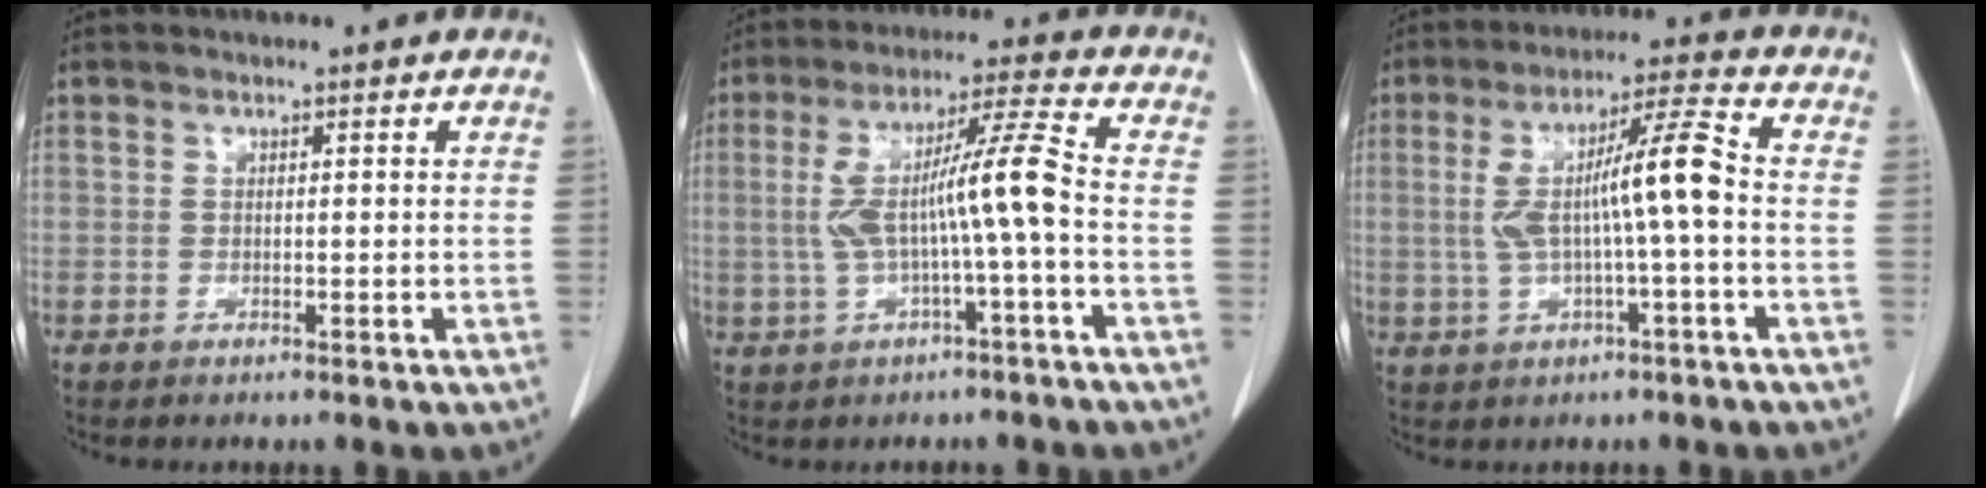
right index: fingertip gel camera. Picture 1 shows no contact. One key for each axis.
{"total": 9.8, "fx": -0.9, "fy": -0.2, "fz": 9.8, "tx": -0.185, "ty": 0.027, "tz": -0.017}
{"total": 9.8, "fx": -0.2, "fy": 0.5, "fz": 9.8, "tx": -0.183, "ty": 0.025, "tz": -0.006}